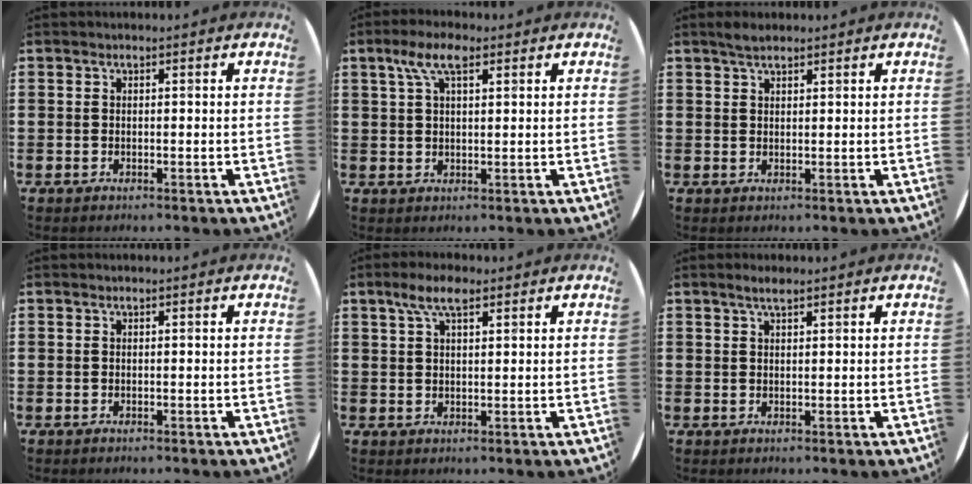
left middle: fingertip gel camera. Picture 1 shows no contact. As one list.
[{"total": 5.3, "force": [3.0, 2.0, 3.8], "torque": [-0.075, 0.006, 0.050]}, {"total": 1.8, "force": [1.6, 0.4, 0.6], "torque": [-0.014, 0.005, 0.029]}, {"total": 0.0}, {"total": 4.8, "force": [3.1, 1.8, 3.2], "torque": [-0.062, 0.005, 0.052]}, {"total": 1.7, "force": [1.4, 0.2, 1.0], "torque": [-0.020, 0.004, 0.024]}]